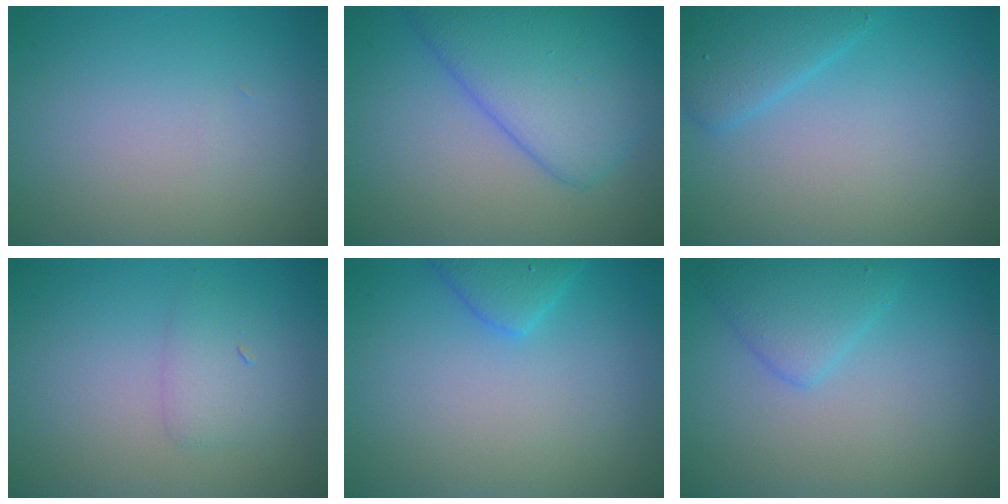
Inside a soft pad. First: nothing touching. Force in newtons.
{"total": 7.0, "press": 7.0, "slide": 0.3}
{"total": 2.9, "press": 2.9, "slide": 0.2}
{"total": 1.7, "press": 1.7, "slide": 0.1}
{"total": 2.3, "press": 2.3, "slide": 0.2}
{"total": 2.8, "press": 2.8, "slide": 0.2}